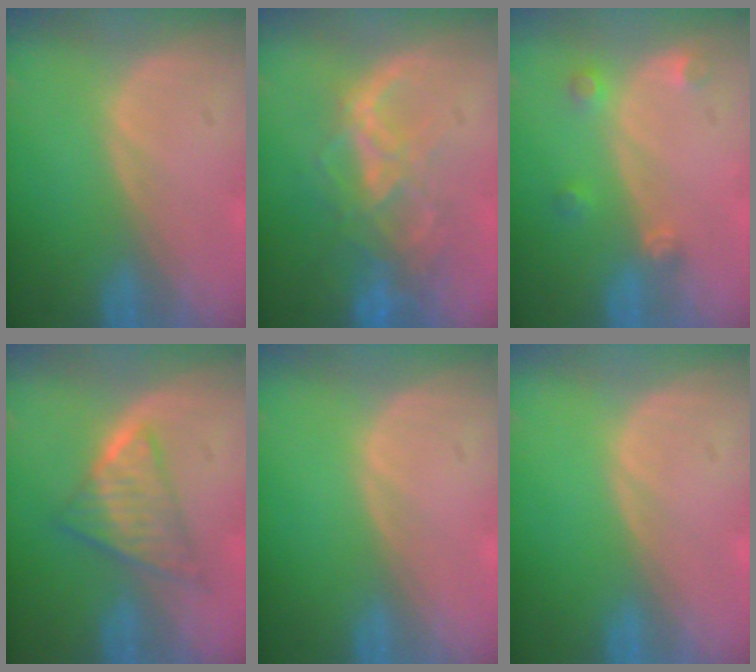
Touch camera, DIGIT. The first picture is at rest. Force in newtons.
{"total": 8.8, "press": 7.4, "slide": 4.7}
{"total": 2.7, "press": 2.6, "slide": 0.4}
{"total": 6.2, "press": 5.8, "slide": 2.1}
{"total": 0.0}
{"total": 0.0}